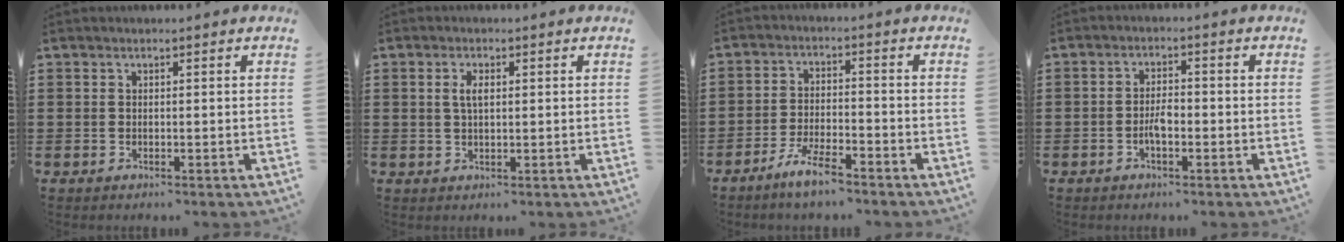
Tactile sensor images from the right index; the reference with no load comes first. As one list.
[{"total": 2.7, "force": [0.5, 1.1, 2.4], "torque": [-0.050, 0.007, 0.007]}, {"total": 5.2, "force": [-4.3, 0.7, 2.9], "torque": [-0.068, -0.001, -0.084]}, {"total": 2.9, "force": [-1.1, 1.1, 2.4], "torque": [-0.052, 0.003, -0.024]}]